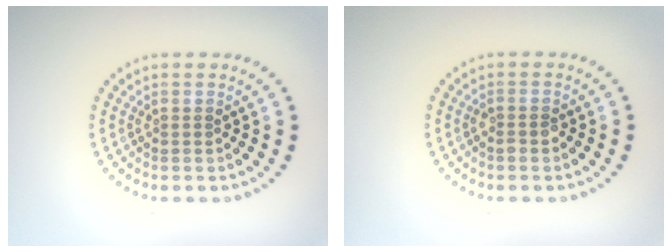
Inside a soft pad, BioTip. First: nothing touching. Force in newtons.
{"total": 1.1, "press": 1.0, "slide": 0.4}